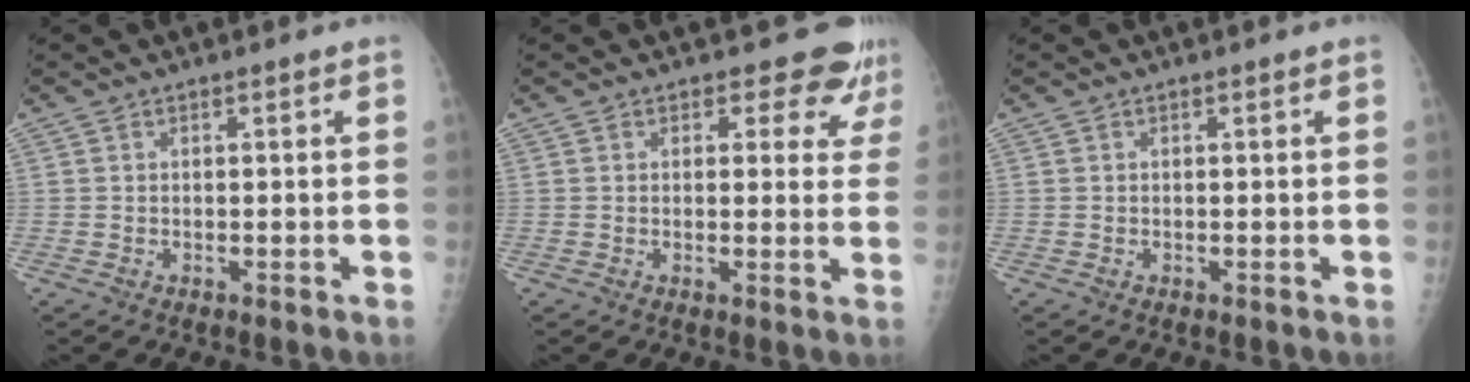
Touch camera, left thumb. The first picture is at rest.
{"total": 6.6, "force": [5.5, 3.3, 1.4], "torque": [0.025, -0.029, 0.045]}
{"total": 0.0}